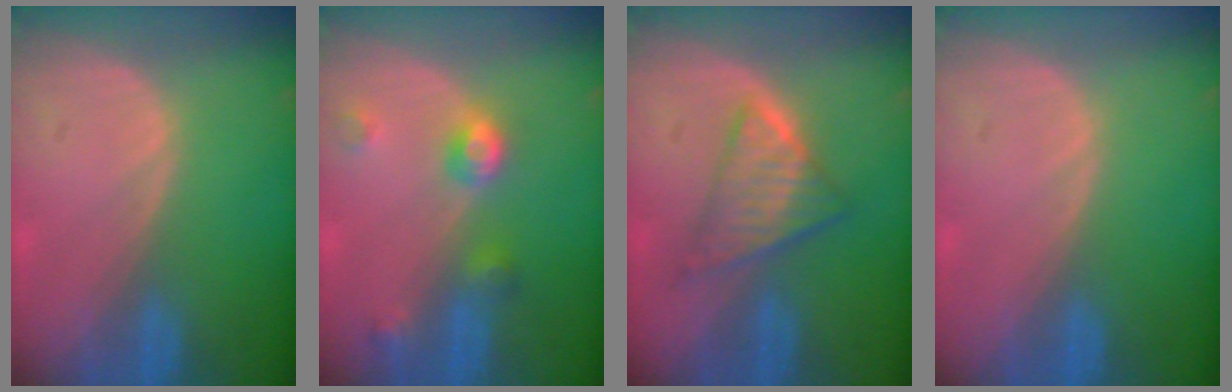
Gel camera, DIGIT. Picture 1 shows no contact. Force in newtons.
{"total": 4.6, "press": 4.2, "slide": 2.0}
{"total": 6.2, "press": 5.7, "slide": 2.3}
{"total": 0.0}